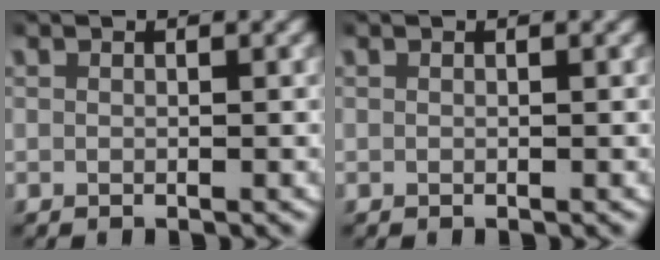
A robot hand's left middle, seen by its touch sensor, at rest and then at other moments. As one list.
[{"total": 0.0}]